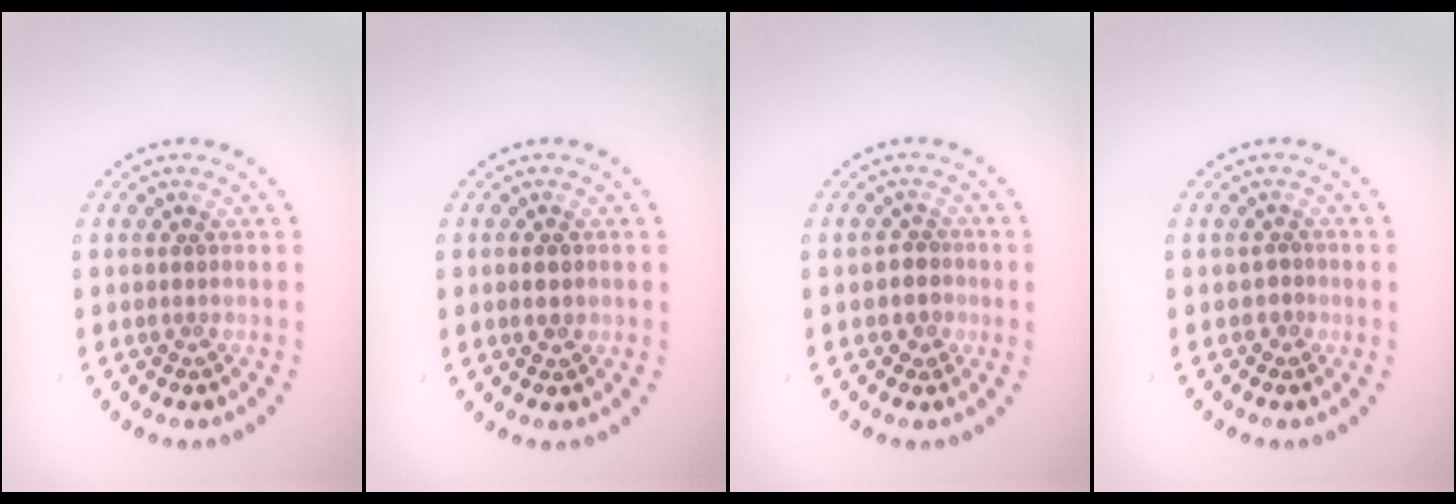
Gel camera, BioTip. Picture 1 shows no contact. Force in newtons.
{"total": 1.6, "press": 1.6, "slide": 0.3}
{"total": 1.7, "press": 1.4, "slide": 1.0}
{"total": 0.7, "press": 0.3, "slide": 0.6}